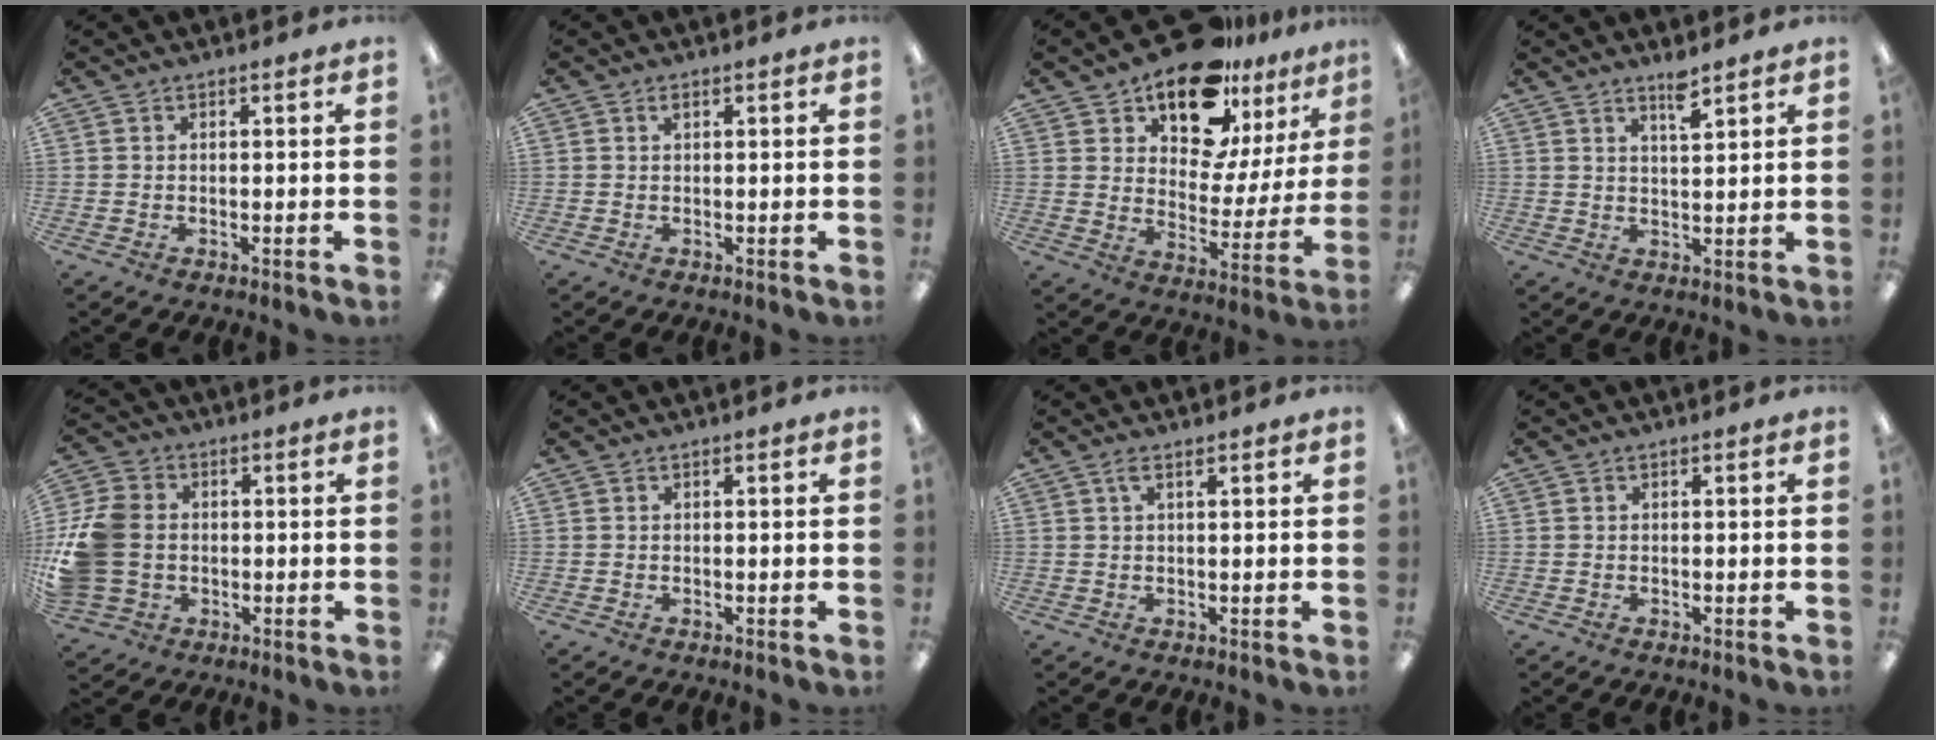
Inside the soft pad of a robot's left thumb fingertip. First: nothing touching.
{"total": 1.0, "force": [0.6, 0.4, 0.7], "torque": [-0.015, 0.003, 0.011]}
{"total": 17.5, "force": [13.8, 8.0, 7.1], "torque": [-0.129, -0.099, 0.246]}
{"total": 4.2, "force": [3.3, 0.8, 2.4], "torque": [-0.039, -0.014, 0.055]}
{"total": 14.6, "force": [-0.5, 11.9, 8.5], "torque": [-0.189, 0.025, -0.005]}
{"total": 0.0}
{"total": 1.9, "force": [1.0, 0.5, 1.5], "torque": [-0.033, 0.004, 0.017]}
{"total": 0.0}